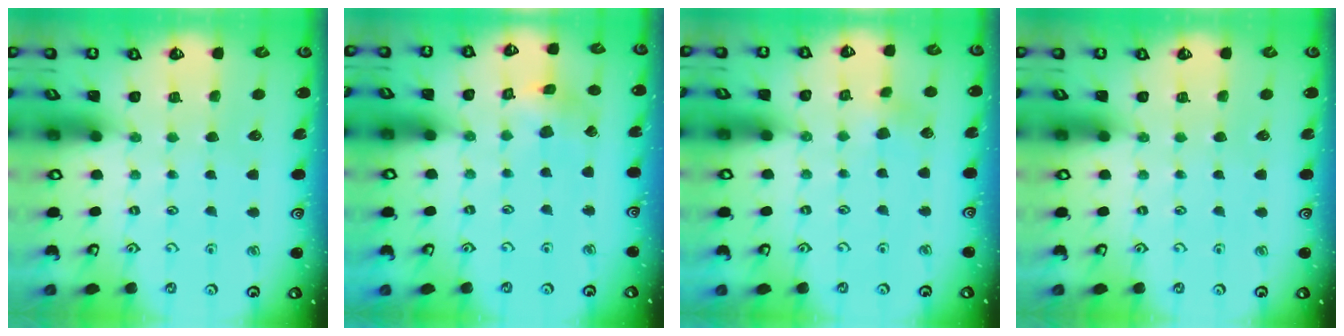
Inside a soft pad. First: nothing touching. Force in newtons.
{"total": 4.0, "press": 3.9, "slide": 0.5}
{"total": 3.7, "press": 3.7, "slide": 0.5}
{"total": 0.0}